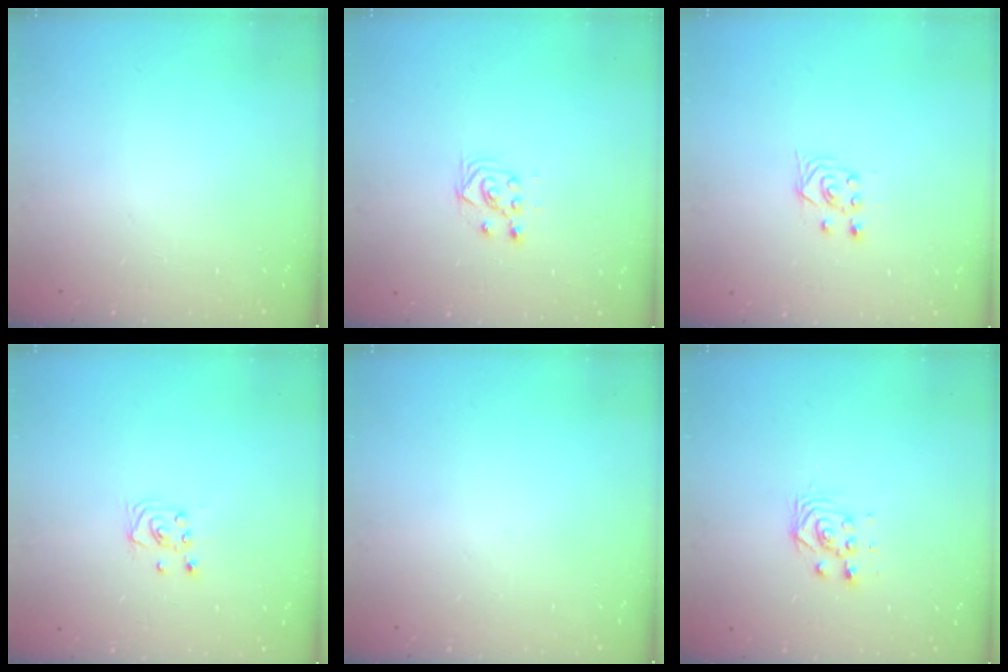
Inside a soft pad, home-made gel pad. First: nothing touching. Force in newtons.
{"total": 4.4, "press": 4.4, "slide": 0.7}
{"total": 2.9, "press": 2.5, "slide": 1.4}
{"total": 2.0, "press": 2.0, "slide": 0.2}
{"total": 0.0}
{"total": 3.1, "press": 3.1, "slide": 0.0}